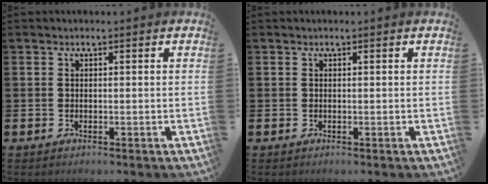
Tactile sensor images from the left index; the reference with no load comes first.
{"total": 0.0}